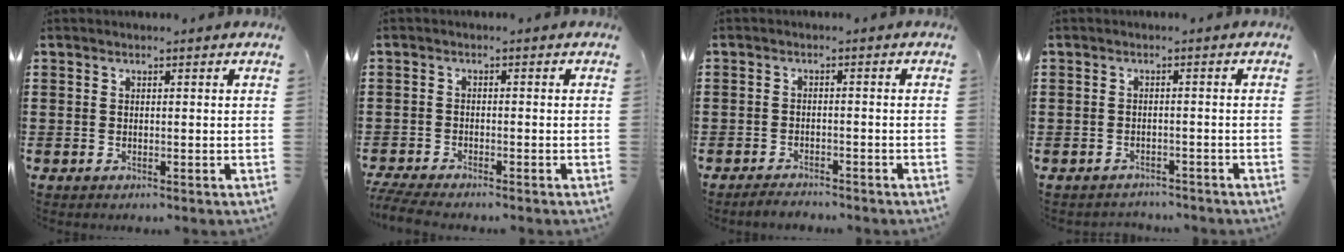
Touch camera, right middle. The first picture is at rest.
{"total": 2.7, "force": [-2.5, 0.1, 0.9], "torque": [-0.031, -0.006, -0.054]}
{"total": 2.0, "force": [-2.0, 0.2, 0.1], "torque": [-0.007, 0.000, -0.042]}
{"total": 1.6, "force": [-1.6, 0.4, -0.3], "torque": [0.000, 0.002, -0.037]}